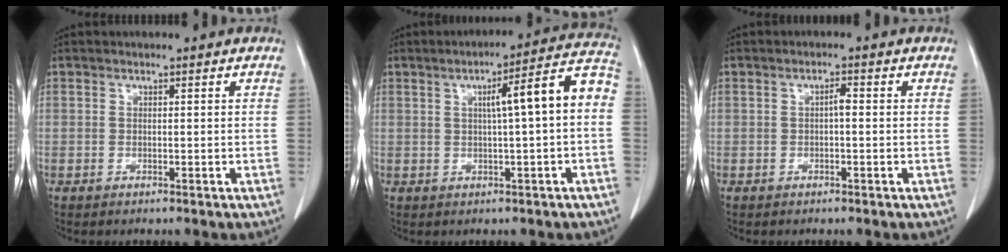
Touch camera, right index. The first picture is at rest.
{"total": 9.4, "force": [0.7, 0.1, 9.4], "torque": [-0.126, 0.027, 0.005]}
{"total": 1.4, "force": [-0.1, 0.3, 1.3], "torque": [-0.022, 0.004, -0.002]}